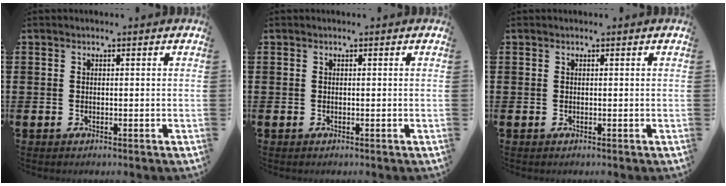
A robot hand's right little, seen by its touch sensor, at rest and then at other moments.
{"total": 0.0}
{"total": 0.0}